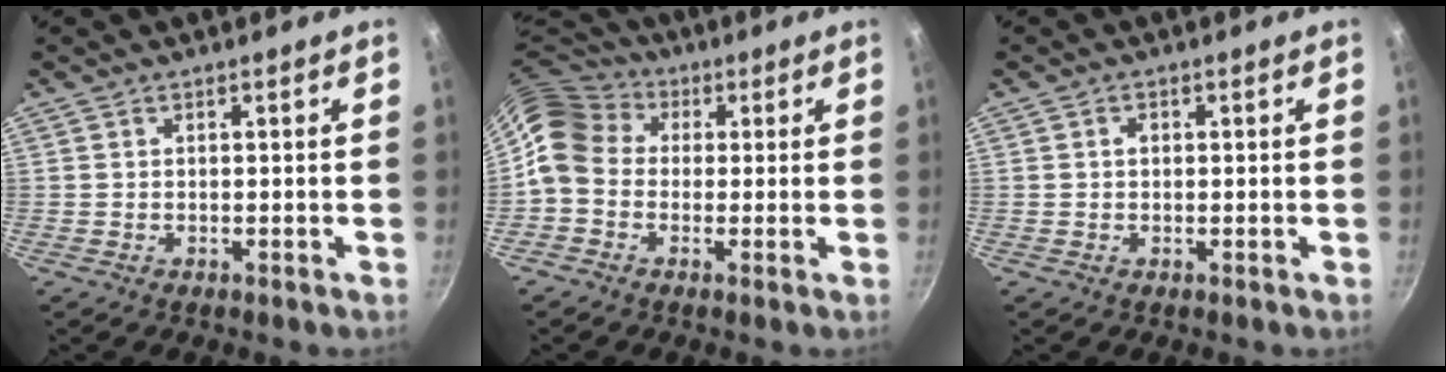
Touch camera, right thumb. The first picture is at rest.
{"total": 11.0, "force": [1.5, 9.0, 6.1], "torque": [-0.105, 0.026, 0.006]}
{"total": 1.2, "force": [0.2, 0.9, 0.7], "torque": [-0.009, 0.004, 0.003]}